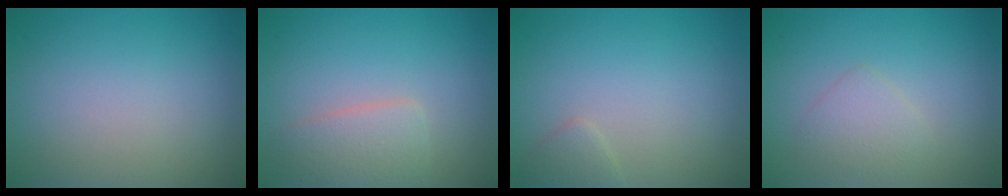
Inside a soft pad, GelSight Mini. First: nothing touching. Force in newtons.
{"total": 2.8, "press": 2.8, "slide": 0.1}
{"total": 1.2, "press": 1.2, "slide": 0.1}
{"total": 1.8, "press": 1.8, "slide": 0.1}